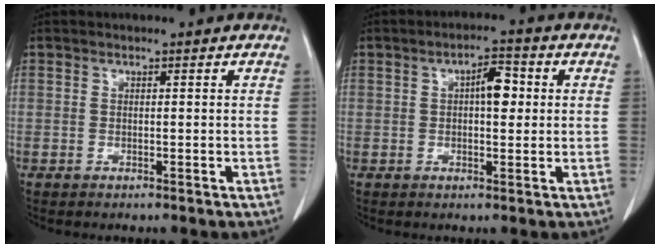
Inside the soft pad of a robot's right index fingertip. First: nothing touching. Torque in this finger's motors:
{"motor_torque": [0.06, 0.05, 0.11, 0.04]}